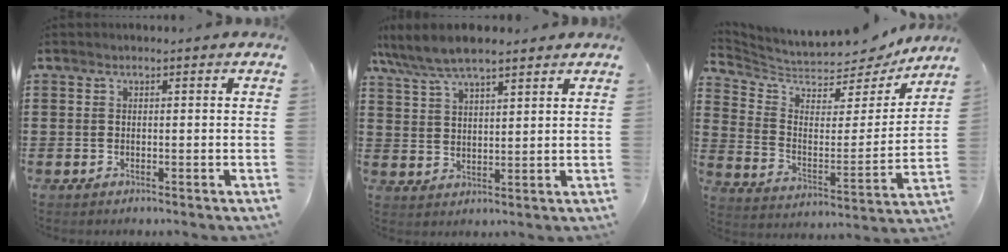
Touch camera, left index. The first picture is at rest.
{"total": 6.7, "force": [5.8, 1.7, 3.0], "torque": [-0.076, -0.013, 0.104]}
{"total": 5.4, "force": [5.0, 1.7, 0.8], "torque": [-0.051, -0.046, 0.084]}